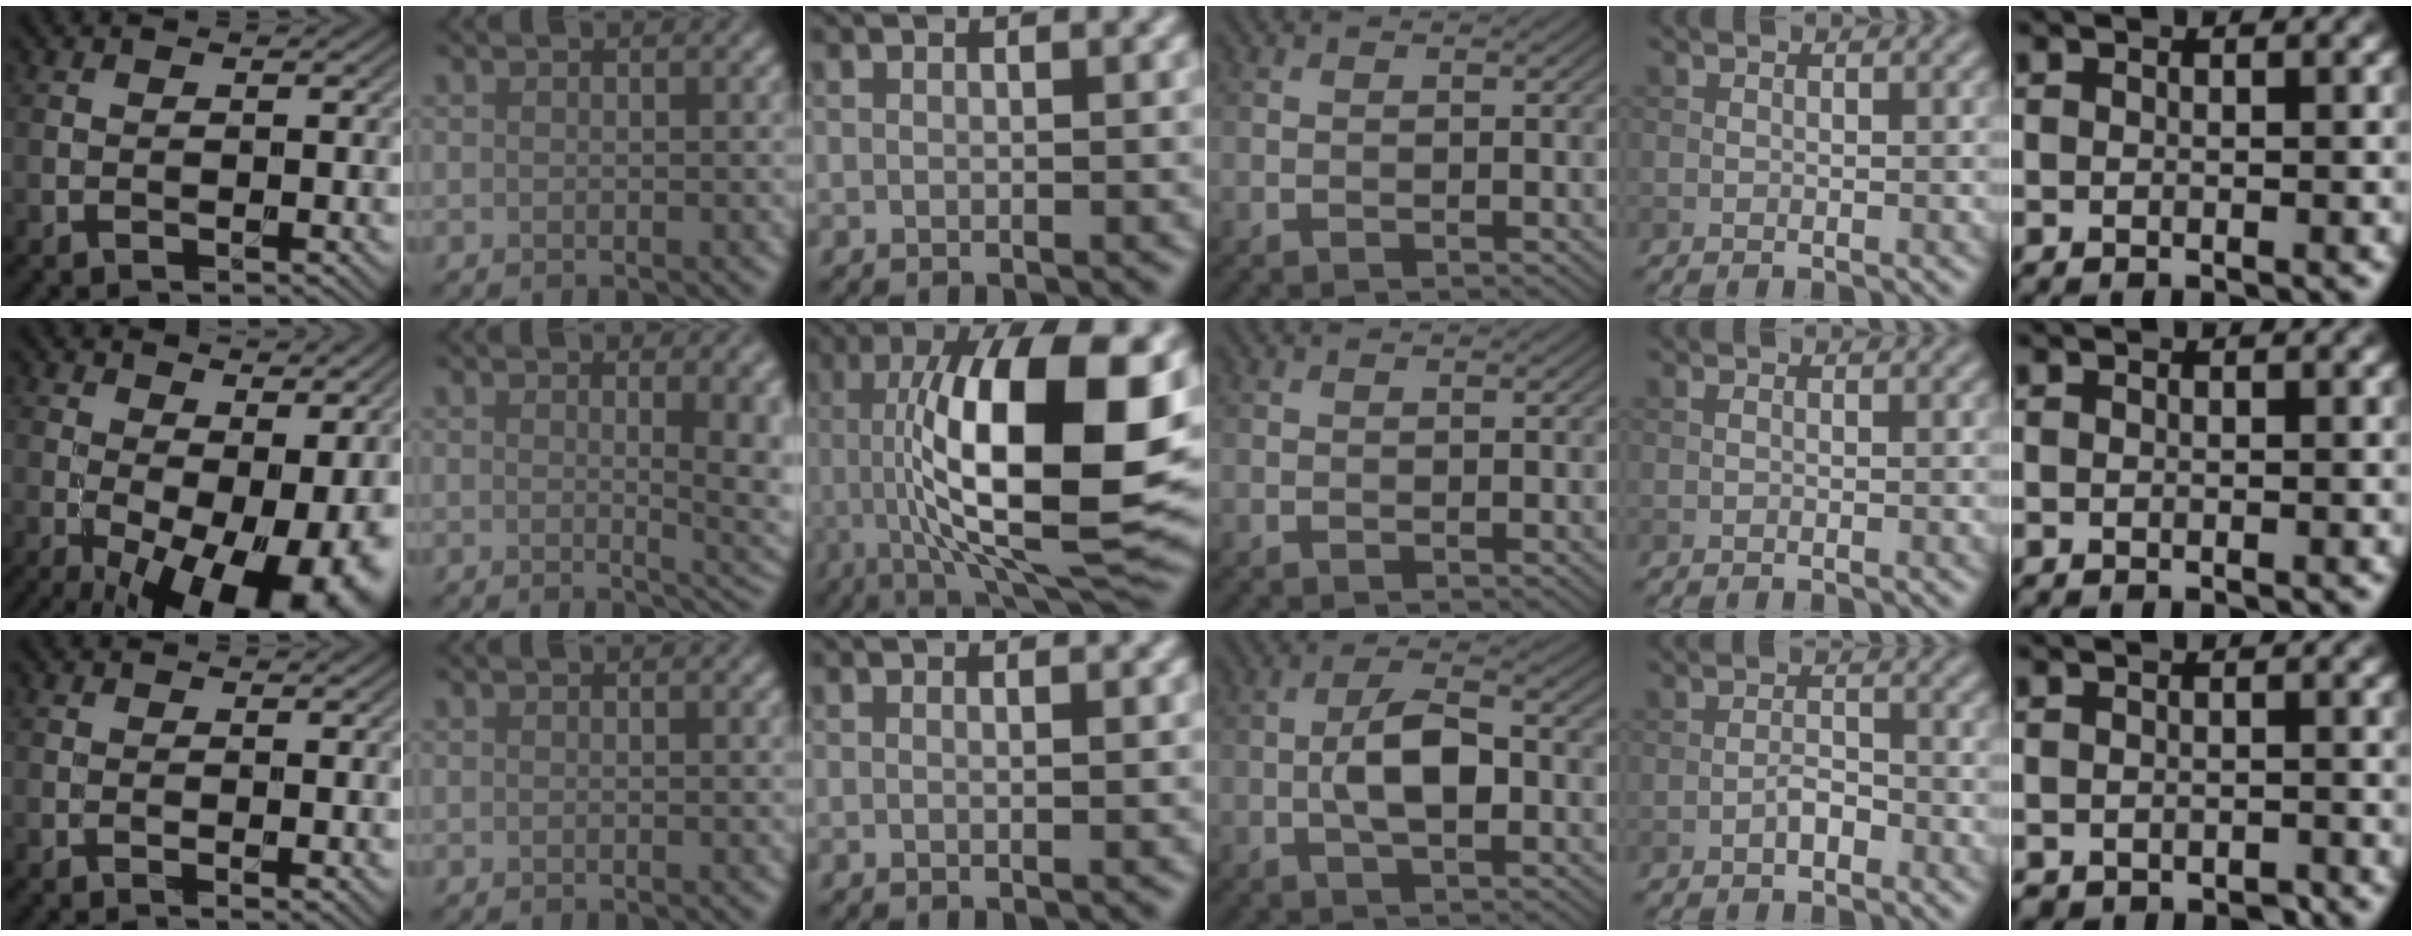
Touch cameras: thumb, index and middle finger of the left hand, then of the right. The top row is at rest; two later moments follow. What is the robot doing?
{"motion": "unscrew", "object": "dispenser bottle"}